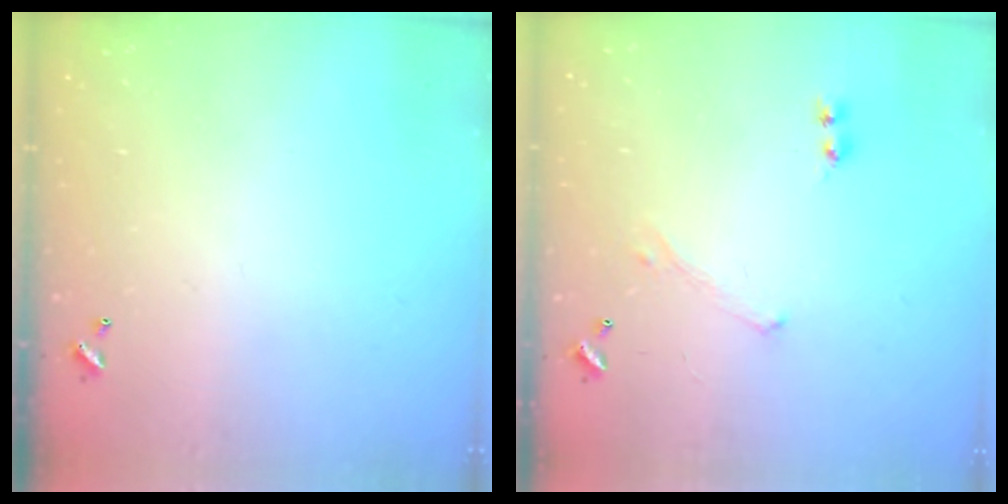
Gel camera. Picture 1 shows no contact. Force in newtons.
{"total": 0.0}